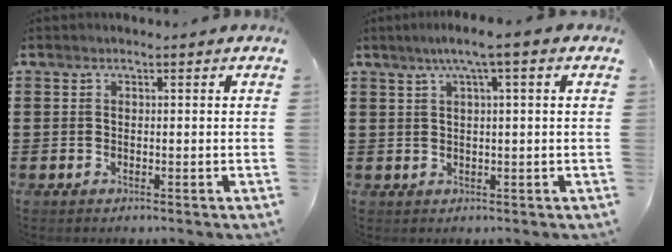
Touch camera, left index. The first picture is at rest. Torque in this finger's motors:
{"motor_torque": [1.40, 0.74, 0.32, 0.01]}